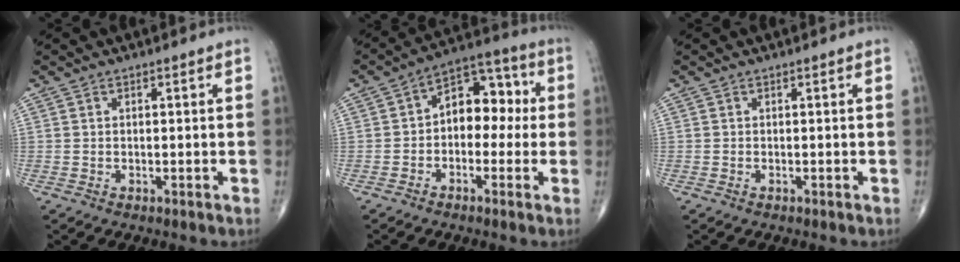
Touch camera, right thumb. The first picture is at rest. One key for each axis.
{"total": 10.4, "fx": 0.0, "fy": 7.0, "fz": 7.6, "tx": -0.071, "ty": 0.041, "tz": -0.018}
{"total": 0.0}